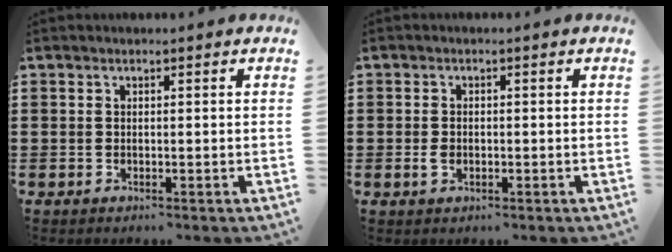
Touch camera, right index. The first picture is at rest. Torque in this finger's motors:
{"motor_torque": [0.32, 0.21, 0.01, 0.01]}